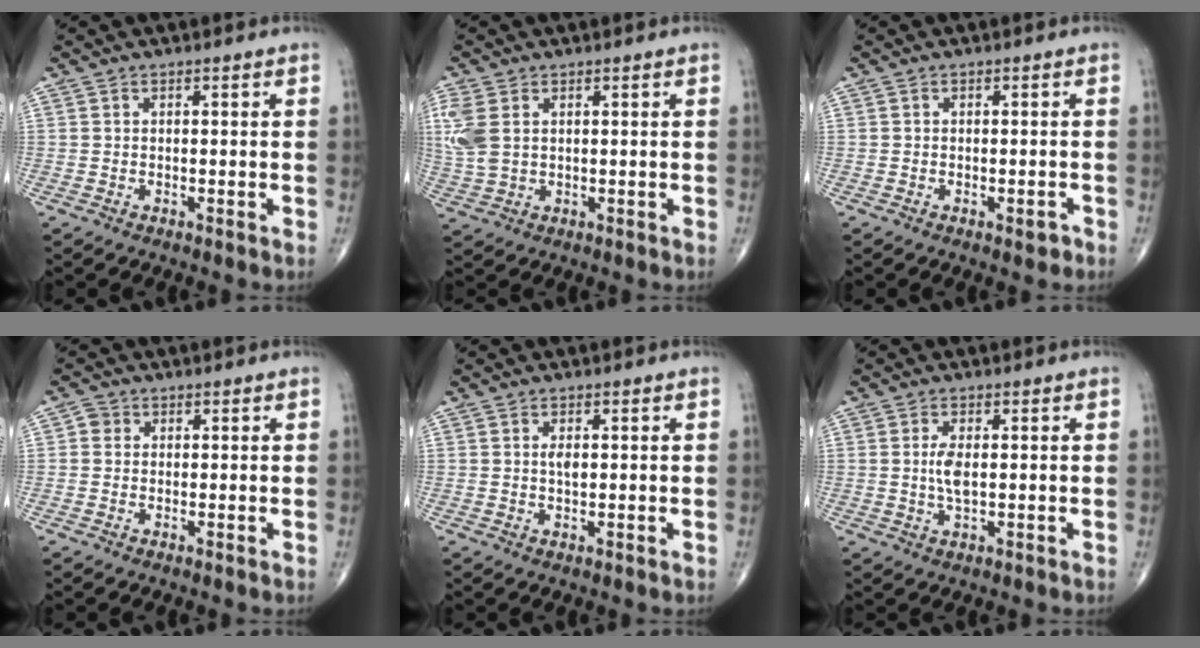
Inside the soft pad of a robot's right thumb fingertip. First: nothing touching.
{"total": 6.7, "force": [1.7, 4.3, 4.9], "torque": [-0.135, 0.004, 0.043]}
{"total": 1.7, "force": [-0.9, 0.7, 1.2], "torque": [-0.012, 0.000, -0.012]}
{"total": 1.8, "force": [0.2, 1.7, 0.6], "torque": [-0.001, 0.003, -0.001]}
{"total": 1.8, "force": [0.3, 0.9, 1.6], "torque": [-0.028, -0.002, 0.005]}
{"total": 3.5, "force": [0.2, 1.4, 3.2], "torque": [-0.067, -0.007, 0.004]}